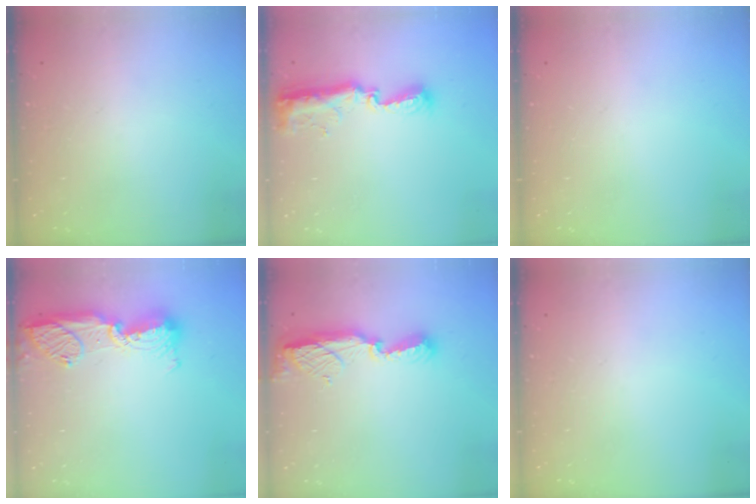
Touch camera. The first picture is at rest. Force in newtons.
{"total": 11.2, "press": 10.1, "slide": 4.8}
{"total": 0.0}
{"total": 14.9, "press": 13.8, "slide": 5.6}
{"total": 9.0, "press": 9.0, "slide": 0.8}
{"total": 0.0}